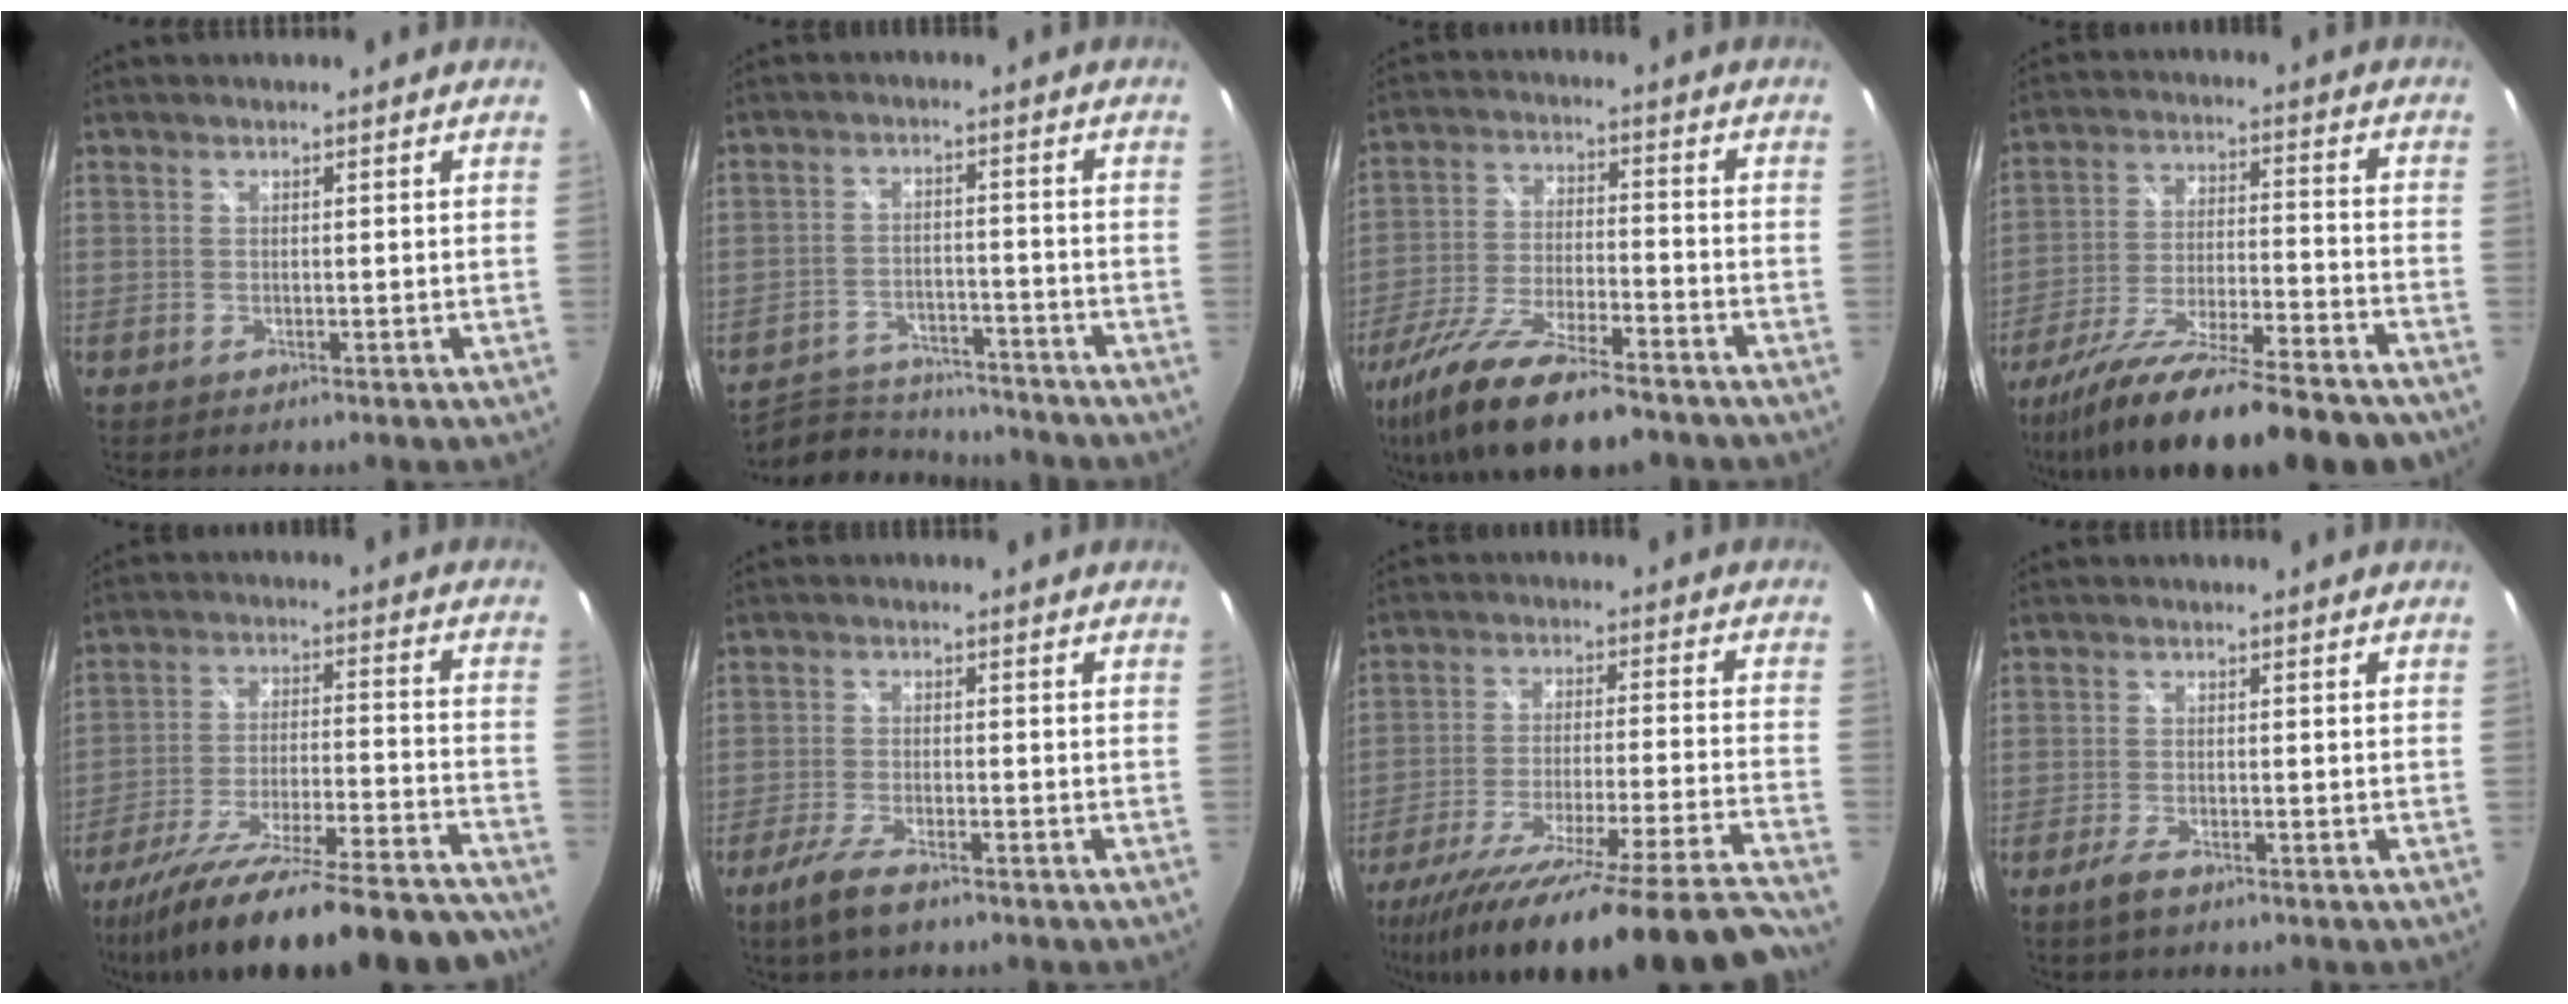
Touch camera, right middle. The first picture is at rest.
{"total": 14.5, "force": [-13.2, 4.1, 4.3], "torque": [-0.109, 0.003, -0.200]}
{"total": 19.0, "force": [-14.2, 4.6, 11.7], "torque": [-0.239, -0.050, -0.251]}
{"total": 23.2, "force": [-18.8, 3.3, 13.1], "torque": [-0.237, -0.061, -0.296]}
{"total": 29.5, "force": [-25.9, 2.7, 13.9], "torque": [-0.235, -0.076, -0.380]}
{"total": 6.8, "force": [-4.8, 1.9, 4.5], "torque": [-0.114, -0.017, -0.092]}
{"total": 32.8, "force": [-29.3, -2.0, 14.6], "torque": [-0.217, -0.103, -0.445]}
{"total": 3.4, "force": [-2.5, 0.9, 2.2], "torque": [-0.058, -0.007, -0.048]}